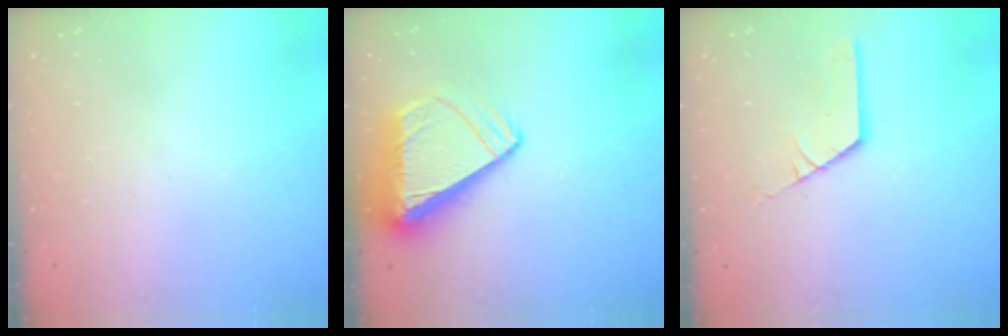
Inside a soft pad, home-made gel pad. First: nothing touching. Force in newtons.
{"total": 8.7, "press": 8.7, "slide": 0.8}
{"total": 2.9, "press": 2.9, "slide": 0.1}